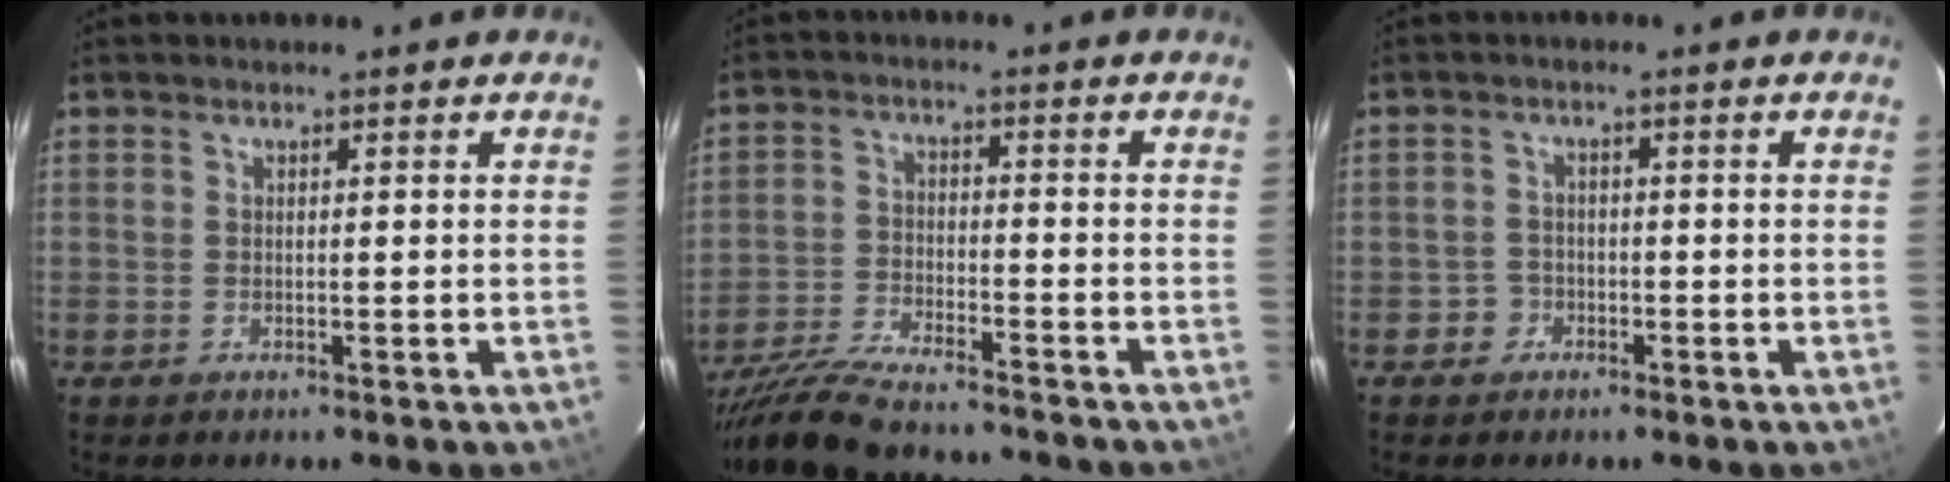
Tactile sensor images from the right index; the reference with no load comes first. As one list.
[{"total": 13.4, "force": [-12.1, 2.0, 5.5], "torque": [-0.136, -0.022, -0.217]}, {"total": 2.6, "force": [-1.5, 2.2, -0.1], "torque": [-0.001, 0.011, -0.026]}]